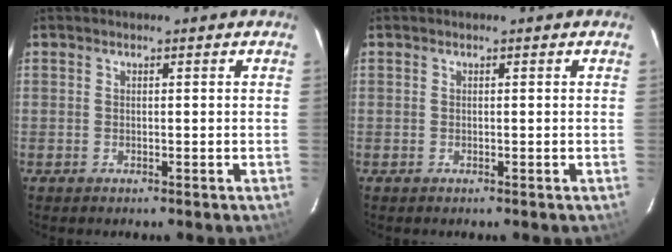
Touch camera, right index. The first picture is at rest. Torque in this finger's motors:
{"motor_torque": [0.13, 0.11, -0.02, 0.00]}